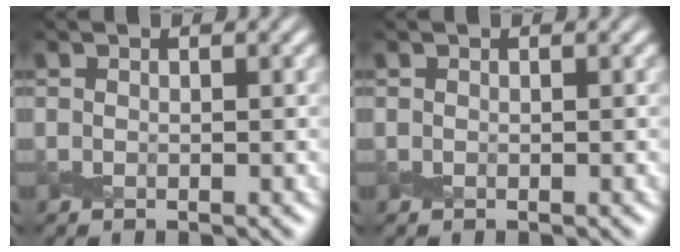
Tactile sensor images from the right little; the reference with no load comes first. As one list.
[{"total": 0.0}]